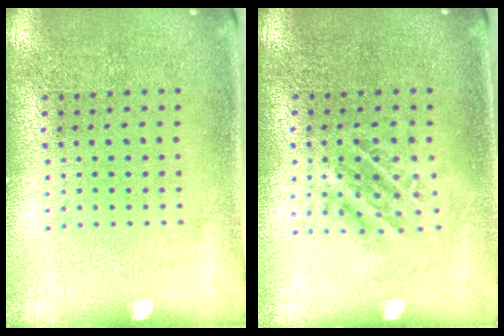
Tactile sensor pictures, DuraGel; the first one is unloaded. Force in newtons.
{"total": 1.1, "press": 1.0, "slide": 0.4}